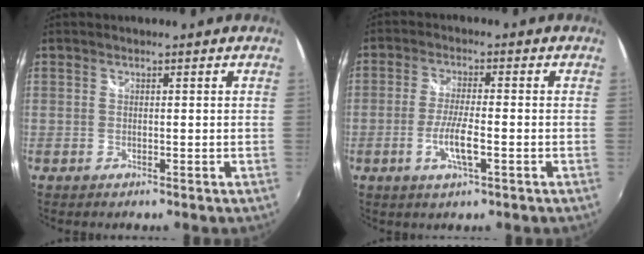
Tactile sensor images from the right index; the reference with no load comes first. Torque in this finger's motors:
{"motor_torque": [1.11, -0.58, 0.58, 0.15]}